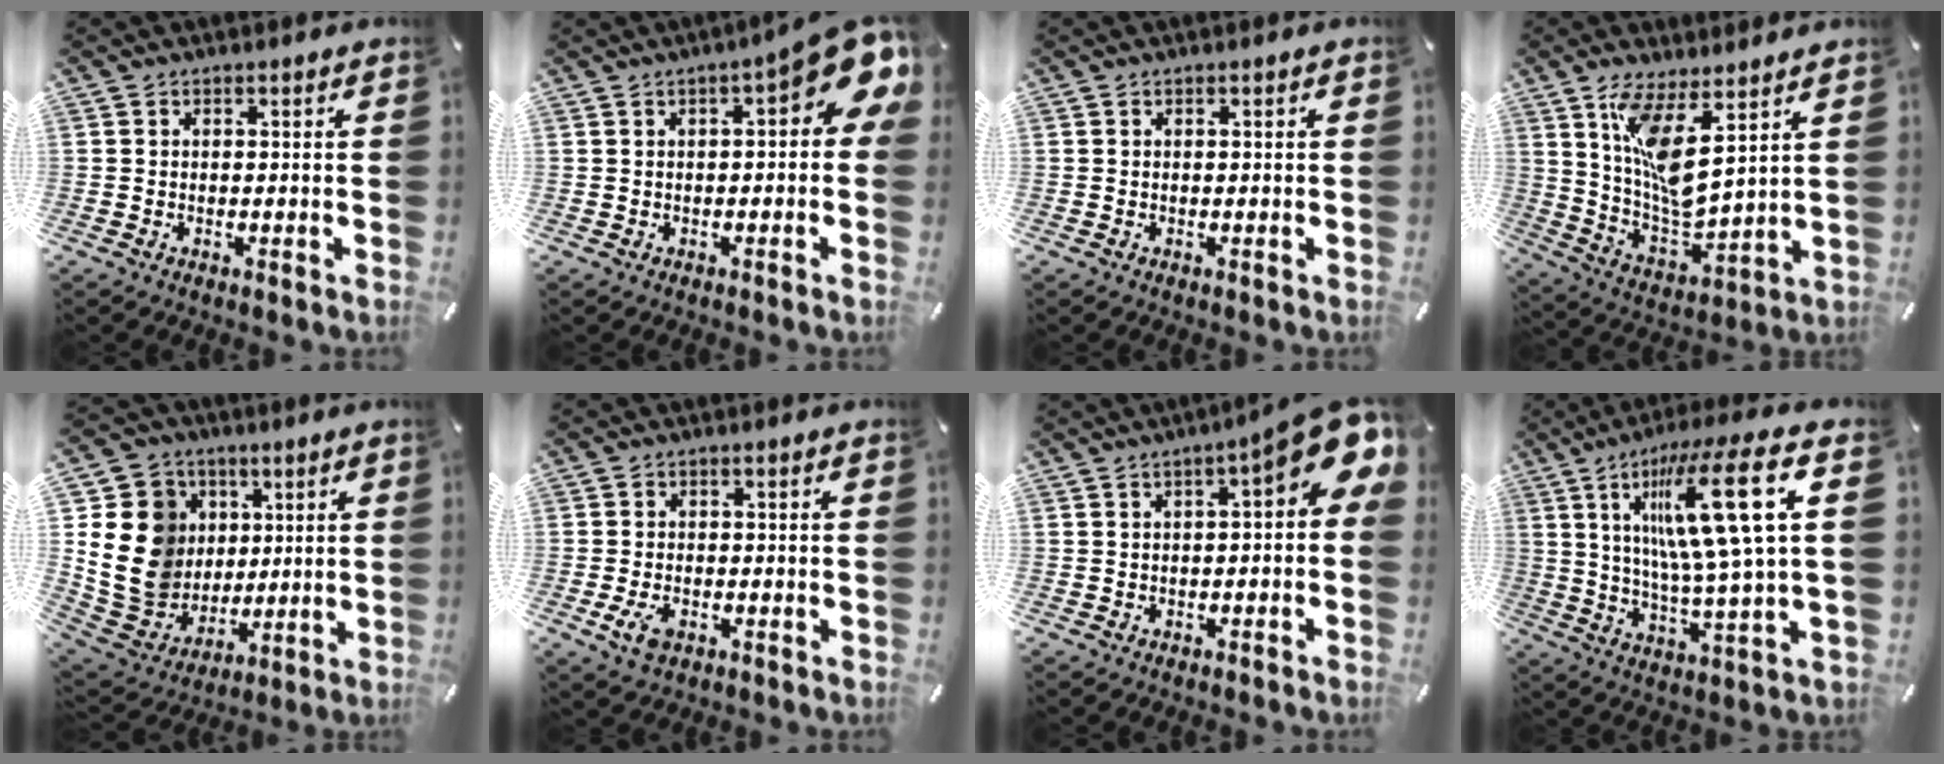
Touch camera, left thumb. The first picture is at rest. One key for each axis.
{"total": 10.7, "fx": 4.7, "fy": 3.2, "fz": 9.1, "tx": -0.115, "ty": -0.039, "tz": 0.078}
{"total": 0.0}
{"total": 12.1, "fx": 7.1, "fy": 3.6, "fz": 9.1, "tx": -0.195, "ty": -0.053, "tz": 0.126}
{"total": 17.8, "fx": 2.4, "fy": 16.2, "fz": 7.0, "tx": -0.148, "ty": -0.008, "tz": 0.056}
{"total": 3.6, "fx": -1.5, "fy": 2.5, "fz": 2.2, "tx": -0.057, "ty": -0.001, "tz": -0.029}
{"total": 10.3, "fx": 4.3, "fy": 2.6, "fz": 9.0, "tx": -0.122, "ty": -0.041, "tz": 0.072}
{"total": 20.6, "fx": 6.1, "fy": 3.4, "fz": 19.3, "tx": -0.347, "ty": -0.018, "tz": 0.073}